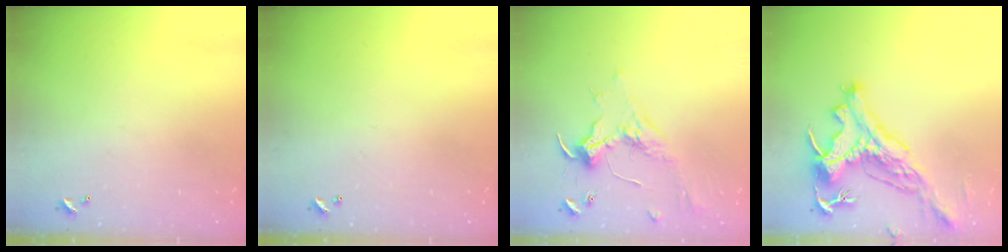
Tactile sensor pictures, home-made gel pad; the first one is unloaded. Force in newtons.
{"total": 0.0}
{"total": 1.8, "press": 1.7, "slide": 0.7}
{"total": 3.7, "press": 3.4, "slide": 1.5}